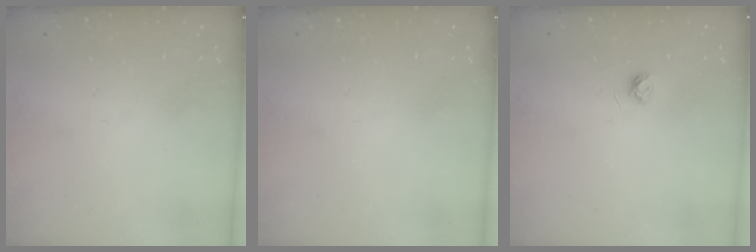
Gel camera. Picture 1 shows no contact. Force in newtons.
{"total": 0.0}
{"total": 3.7, "press": 3.7, "slide": 0.4}